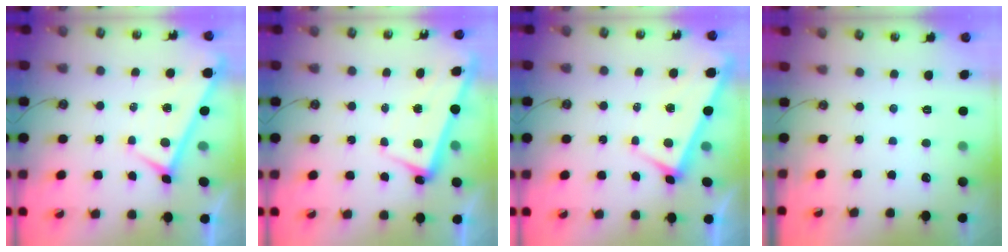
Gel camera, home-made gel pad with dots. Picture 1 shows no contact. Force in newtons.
{"total": 2.3, "press": 2.2, "slide": 0.7}
{"total": 3.8, "press": 3.8, "slide": 0.2}
{"total": 0.0}